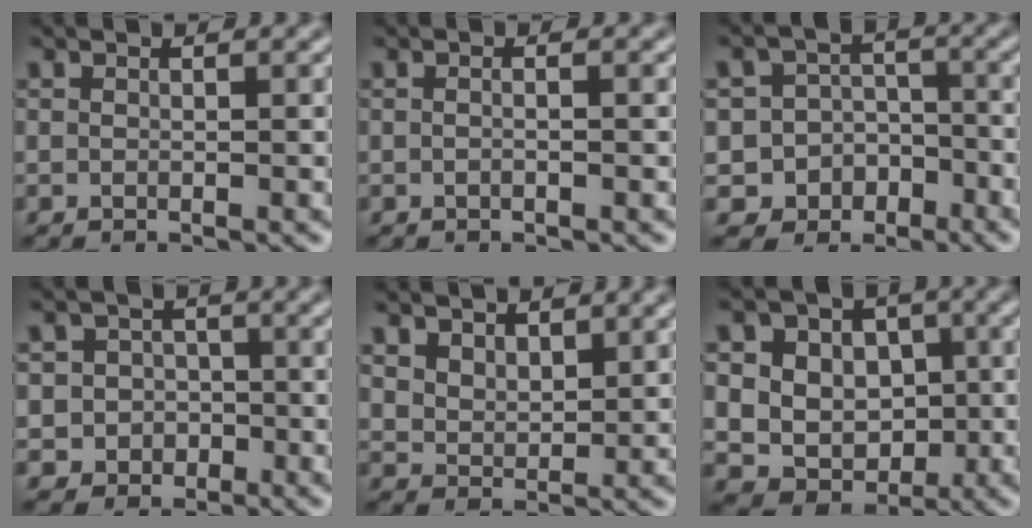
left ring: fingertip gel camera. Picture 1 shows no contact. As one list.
[{"total": 1.1, "force": [0.1, 0.4, 1.1], "torque": [-0.005, -0.012, -0.008]}, {"total": 6.2, "force": [-3.5, 5.1, 0.8], "torque": [0.006, -0.003, -0.072]}, {"total": 3.6, "force": [-1.0, 3.4, 0.6], "torque": [0.016, 0.003, -0.032]}, {"total": 3.4, "force": [2.4, 1.9, 1.4], "torque": [-0.036, -0.006, 0.049]}, {"total": 10.9, "force": [2.4, 9.4, 4.9], "torque": [-0.094, 0.027, 0.032]}]